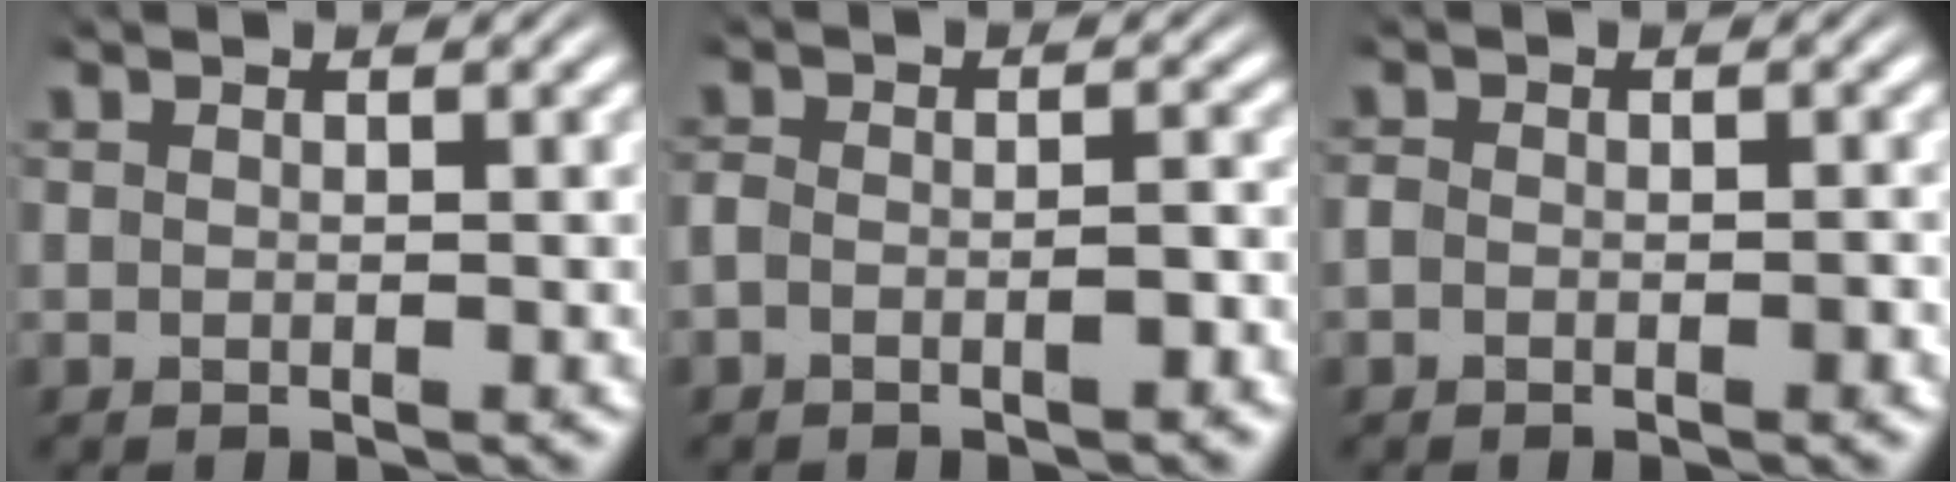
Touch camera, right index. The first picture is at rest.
{"total": 2.3, "force": [-1.5, 1.3, 1.1], "torque": [-0.026, 0.001, -0.031]}
{"total": 1.5, "force": [-0.9, 1.0, 0.6], "torque": [-0.017, -0.001, -0.019]}